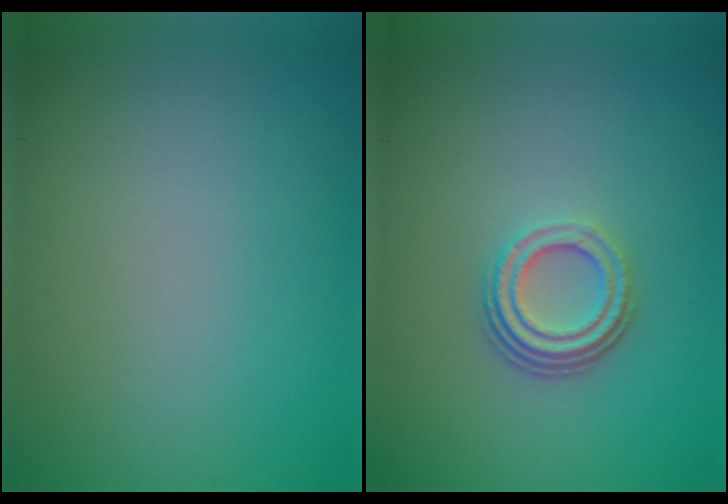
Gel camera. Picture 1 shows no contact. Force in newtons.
{"total": 3.3, "press": 2.4, "slide": 2.3}